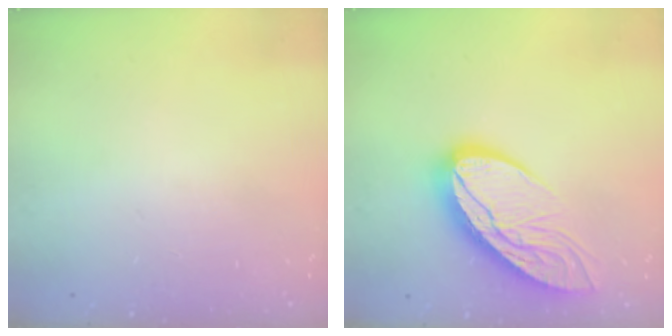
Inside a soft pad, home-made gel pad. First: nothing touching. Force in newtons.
{"total": 15.7, "press": 15.6, "slide": 1.9}